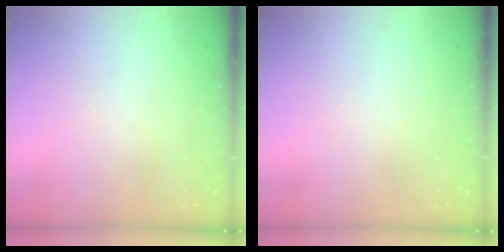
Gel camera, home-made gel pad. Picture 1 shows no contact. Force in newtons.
{"total": 0.0}